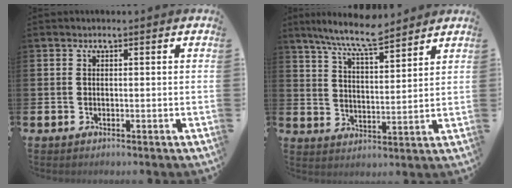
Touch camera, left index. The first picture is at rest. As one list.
[{"total": 8.2, "force": [7.5, 0.8, 3.3], "torque": [-0.089, -0.030, 0.135]}]